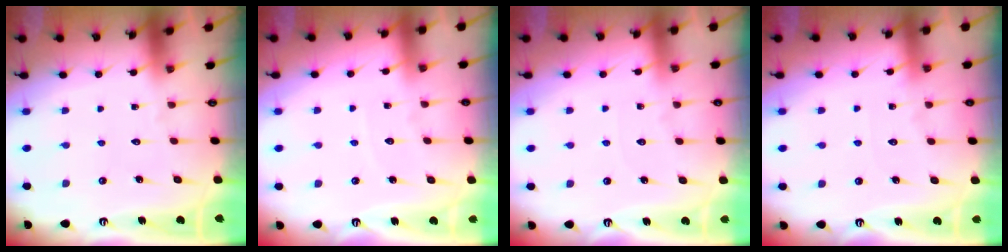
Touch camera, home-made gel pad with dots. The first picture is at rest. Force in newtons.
{"total": 2.5, "press": 2.5, "slide": 0.4}
{"total": 2.2, "press": 2.2, "slide": 0.3}
{"total": 5.8, "press": 5.8, "slide": 0.6}